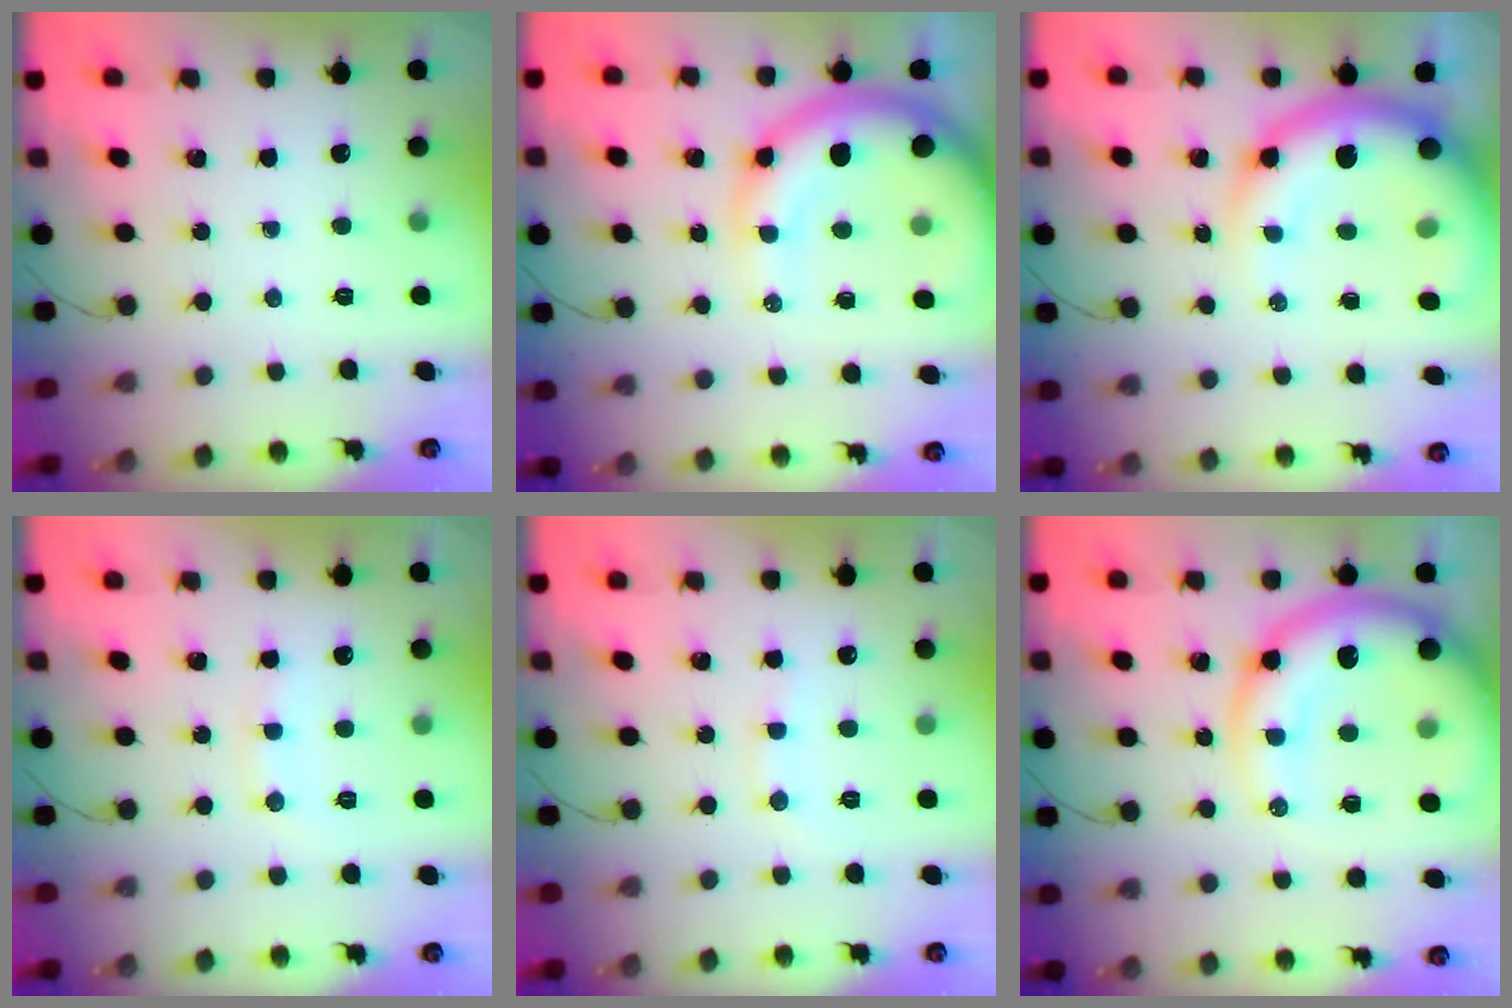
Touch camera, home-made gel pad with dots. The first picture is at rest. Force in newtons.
{"total": 14.7, "press": 14.2, "slide": 3.8}
{"total": 16.0, "press": 15.5, "slide": 4.2}
{"total": 7.3, "press": 7.2, "slide": 1.2}
{"total": 7.8, "press": 7.7, "slide": 1.3}
{"total": 19.3, "press": 18.8, "slide": 4.4}